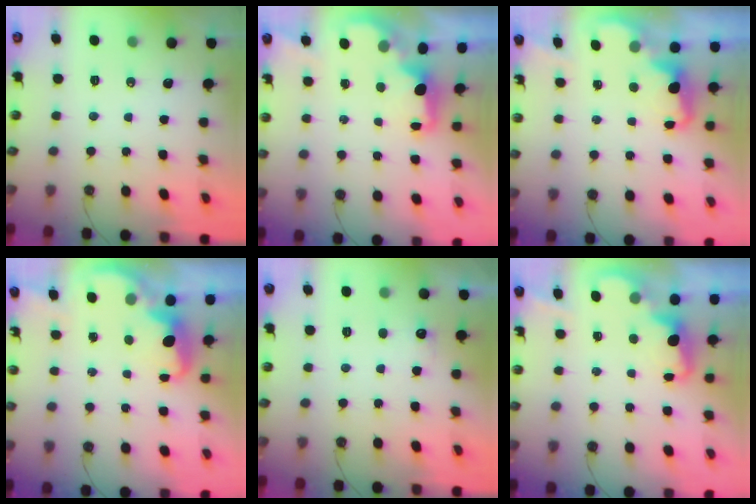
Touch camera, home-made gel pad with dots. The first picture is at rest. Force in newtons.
{"total": 2.0, "press": 1.9, "slide": 0.7}
{"total": 2.3, "press": 2.2, "slide": 0.7}
{"total": 2.9, "press": 2.9, "slide": 0.6}
{"total": 4.0, "press": 3.9, "slide": 1.2}
{"total": 2.4, "press": 2.3, "slide": 0.5}